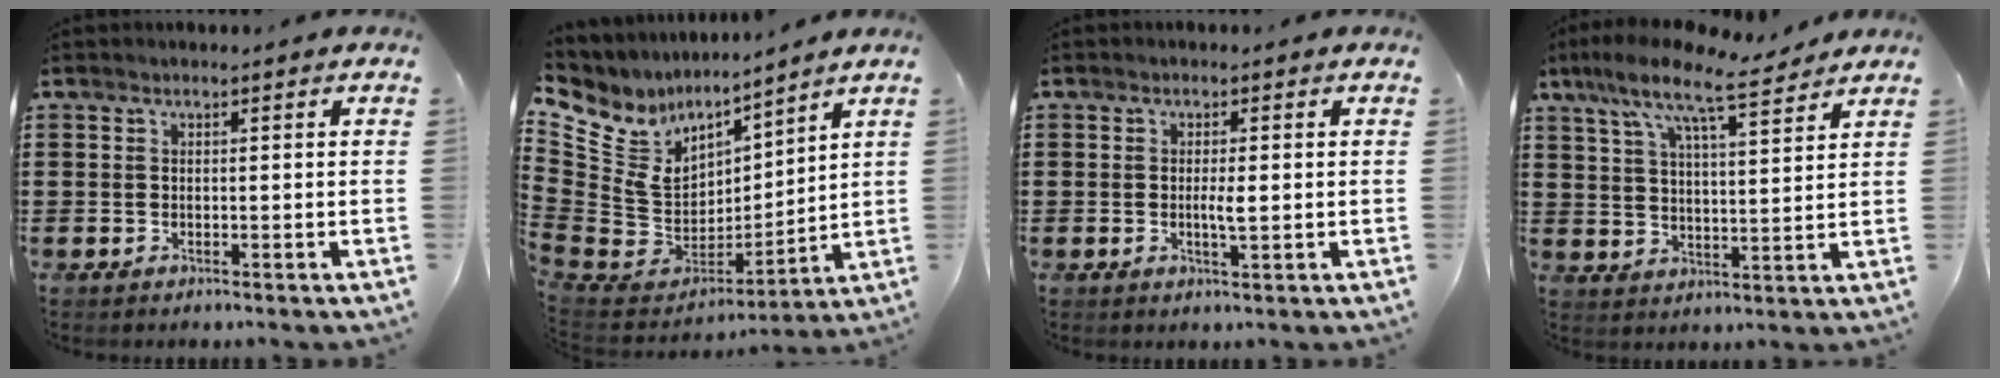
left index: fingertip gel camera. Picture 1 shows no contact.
{"total": 8.4, "force": [4.0, 6.7, 3.0], "torque": [-0.121, -0.045, 0.075]}
{"total": 2.4, "force": [-0.1, 0.4, 2.4], "torque": [-0.044, -0.004, -0.003]}
{"total": 9.3, "force": [7.4, 1.3, 5.5], "torque": [-0.133, -0.028, 0.127]}